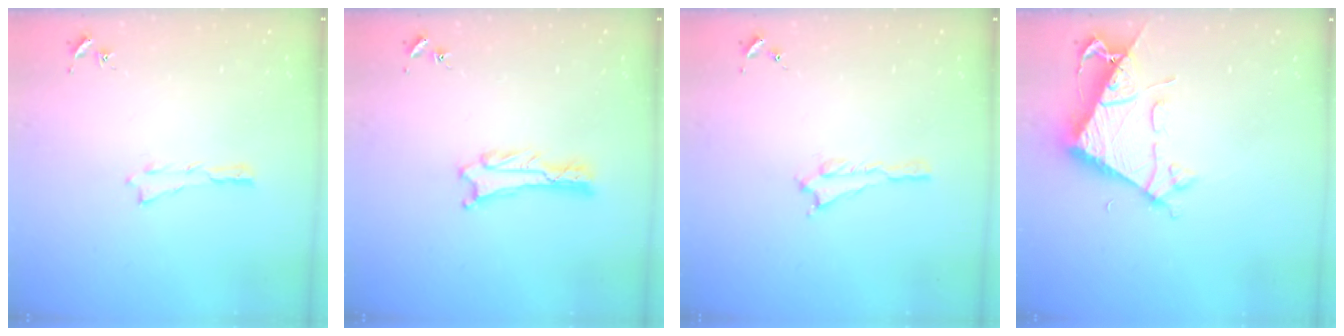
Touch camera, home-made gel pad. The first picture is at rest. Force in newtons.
{"total": 1.3, "press": 1.3, "slide": 0.0}
{"total": 0.6, "press": 0.5, "slide": 0.2}
{"total": 6.8, "press": 6.7, "slide": 0.6}